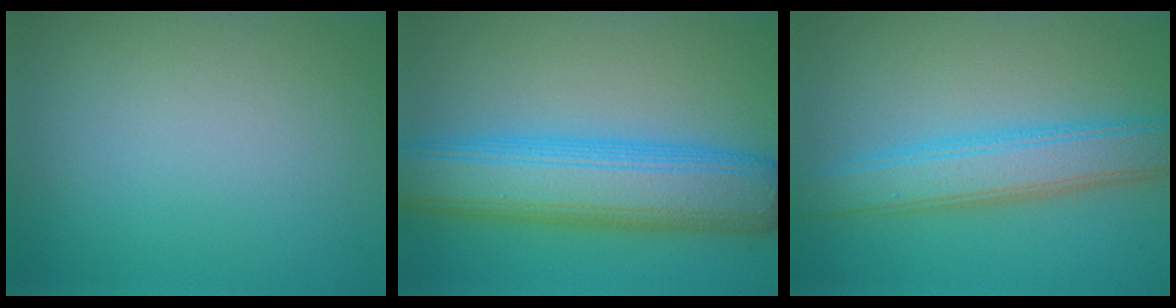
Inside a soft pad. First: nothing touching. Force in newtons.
{"total": 9.8, "press": 9.8, "slide": 0.1}
{"total": 5.3, "press": 5.3, "slide": 0.0}